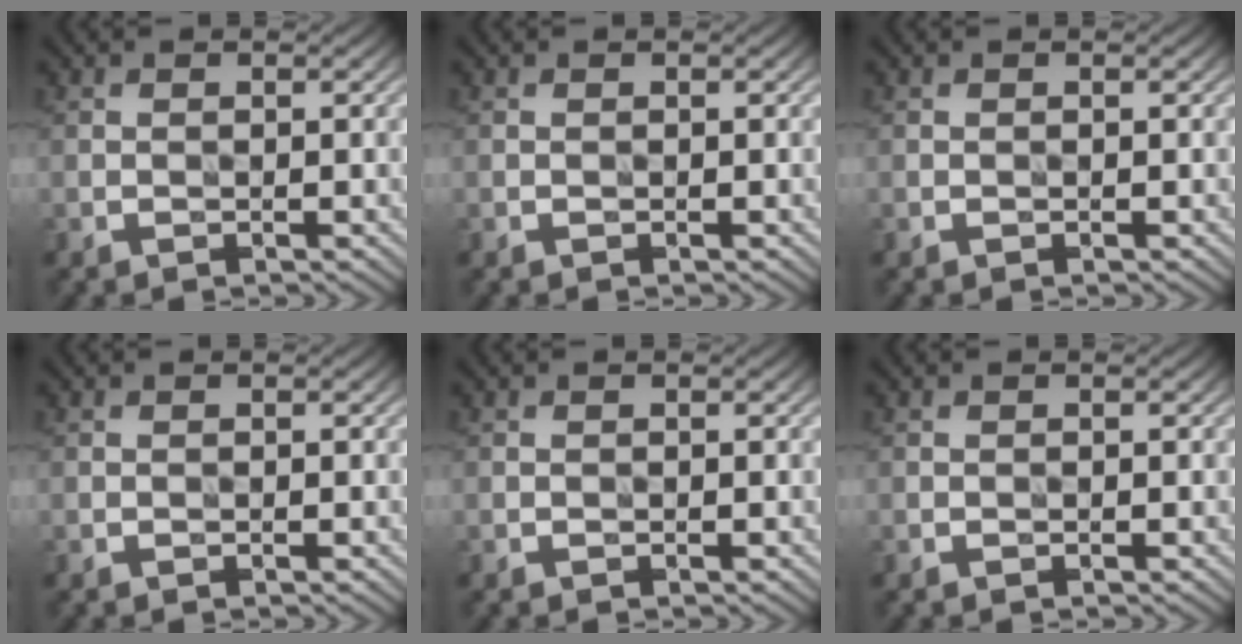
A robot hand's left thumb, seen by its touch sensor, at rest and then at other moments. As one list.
[{"total": 0.0}, {"total": 0.0}, {"total": 0.0}, {"total": 0.0}, {"total": 0.0}]